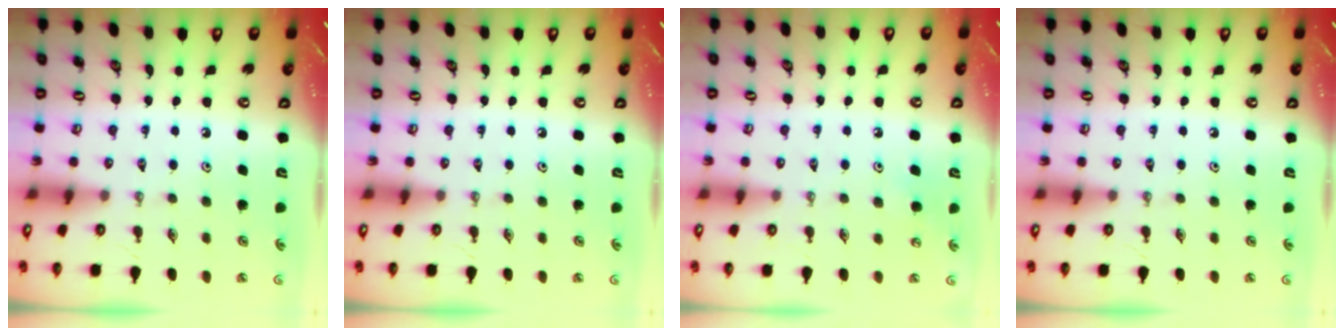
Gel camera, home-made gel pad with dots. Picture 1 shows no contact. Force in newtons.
{"total": 0.0}
{"total": 6.0, "press": 5.9, "slide": 0.8}
{"total": 0.0}